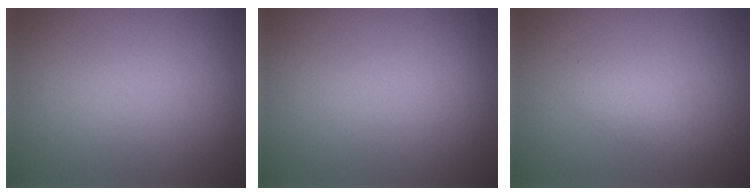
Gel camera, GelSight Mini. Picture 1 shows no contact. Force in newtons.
{"total": 0.0}
{"total": 1.2, "press": 1.2, "slide": 0.0}